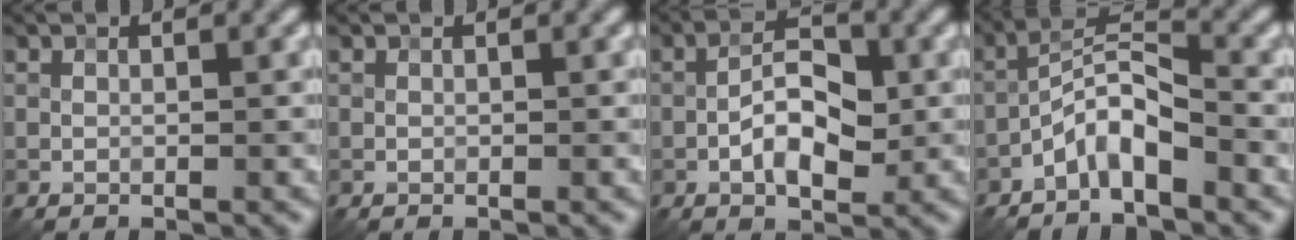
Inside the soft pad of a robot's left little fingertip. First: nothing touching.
{"total": 0.0}
{"total": 5.0, "force": [-1.2, 2.3, 4.3], "torque": [-0.076, 0.008, -0.027]}
{"total": 4.3, "force": [-2.6, 1.1, 3.2], "torque": [-0.059, 0.018, -0.055]}